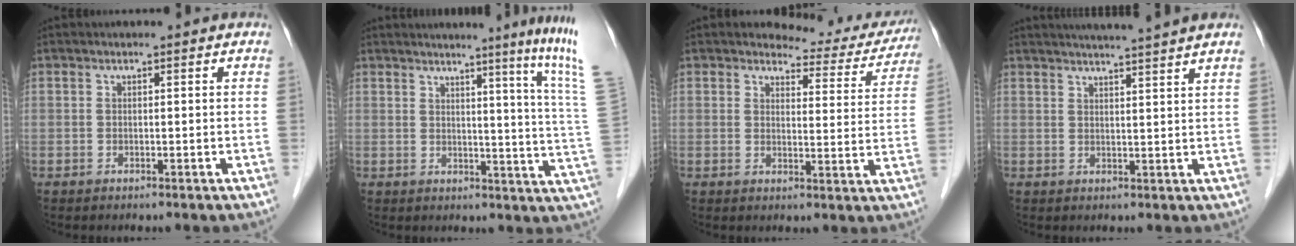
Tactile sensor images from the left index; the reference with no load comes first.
{"total": 13.4, "force": [9.5, -3.7, 8.6], "torque": [-0.111, -0.067, 0.092]}
{"total": 9.9, "force": [9.4, 3.0, 1.0], "torque": [0.007, -0.023, 0.095]}
{"total": 9.2, "force": [8.1, -1.2, 4.1], "torque": [-0.058, 0.013, 0.099]}